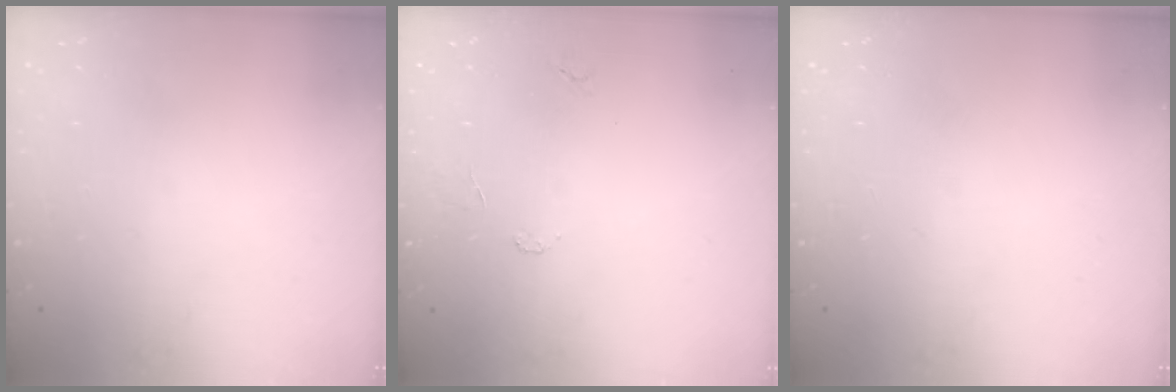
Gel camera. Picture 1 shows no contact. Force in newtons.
{"total": 4.9, "press": 4.9, "slide": 0.4}
{"total": 0.0}